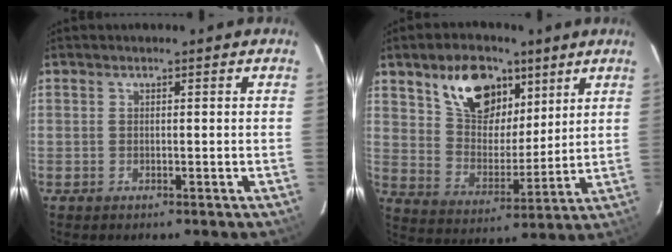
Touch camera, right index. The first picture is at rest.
{"total": 15.2, "force": [8.7, 8.7, 8.9], "torque": [-0.158, 0.024, 0.164]}